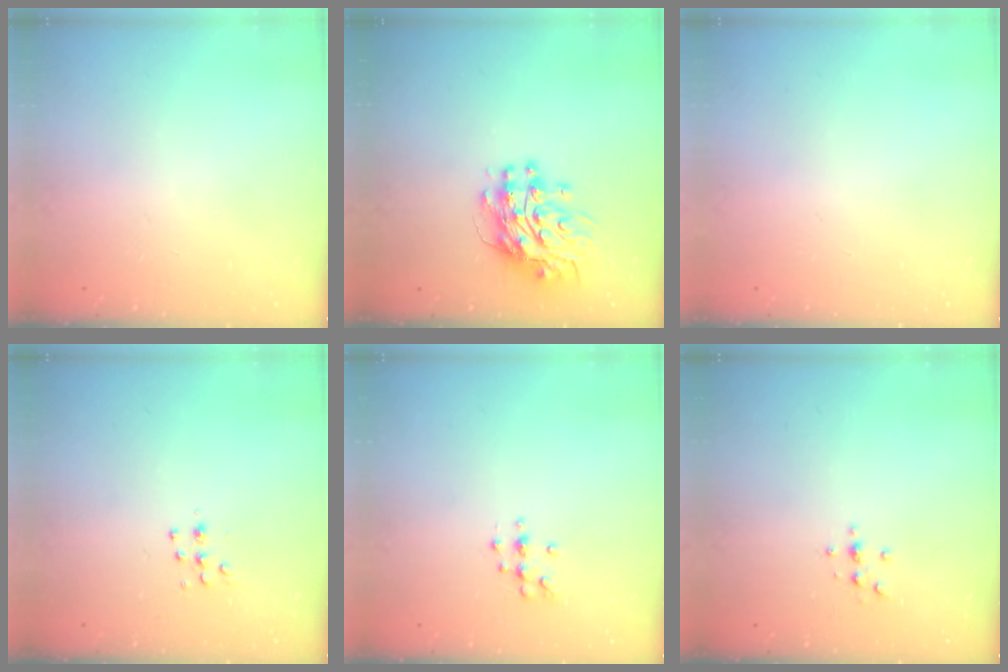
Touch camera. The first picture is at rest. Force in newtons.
{"total": 12.5, "press": 12.5, "slide": 1.1}
{"total": 0.0}
{"total": 5.2, "press": 5.1, "slide": 1.0}
{"total": 7.3, "press": 7.2, "slide": 1.2}
{"total": 2.2, "press": 2.1, "slide": 0.2}